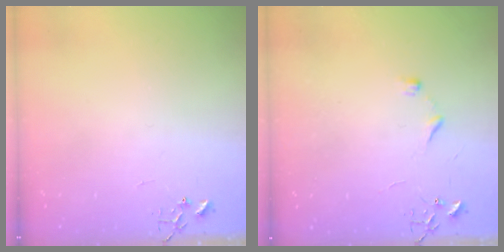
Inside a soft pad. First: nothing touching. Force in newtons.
{"total": 6.7, "press": 6.7, "slide": 0.7}